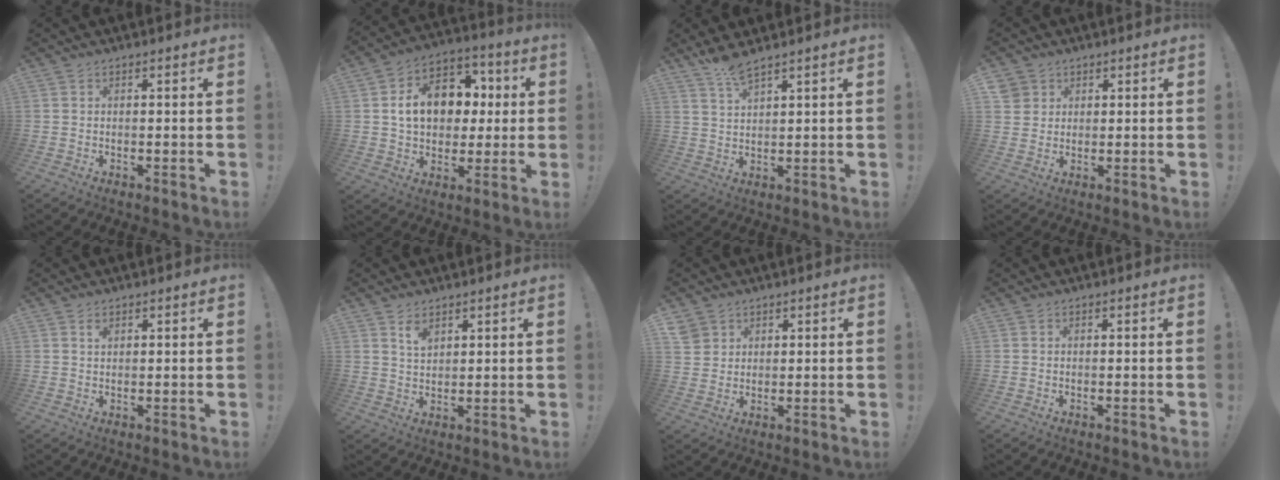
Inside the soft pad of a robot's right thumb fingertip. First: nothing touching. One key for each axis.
{"total": 16.2, "fx": 2.7, "fy": 12.3, "fz": 10.3, "tx": -0.141, "ty": 0.003, "tz": 0.060}
{"total": 5.4, "fx": 4.5, "fy": 0.7, "fz": 2.9, "tx": -0.050, "ty": -0.025, "tz": 0.076}
{"total": 4.0, "fx": 2.2, "fy": 3.3, "fz": 0.4, "tx": -0.004, "ty": -0.008, "tz": 0.042}
{"total": 1.0, "fx": 0.7, "fy": 0.5, "fz": 0.6, "tx": -0.002, "ty": -0.005, "tz": 0.012}
{"total": 4.2, "fx": 2.9, "fy": 2.1, "fz": 2.1, "tx": -0.022, "ty": -0.020, "tz": 0.049}
{"total": 4.3, "fx": 2.7, "fy": 3.4, "fz": 0.5, "tx": -0.006, "ty": -0.010, "tz": 0.051}
{"total": 0.0}